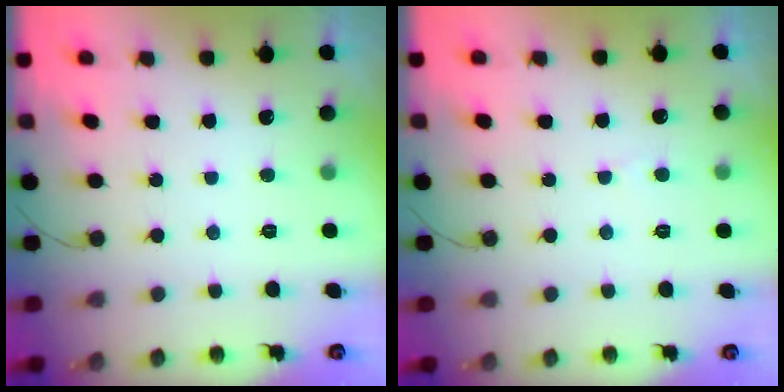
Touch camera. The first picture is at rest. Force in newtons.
{"total": 2.4, "press": 2.4, "slide": 0.2}